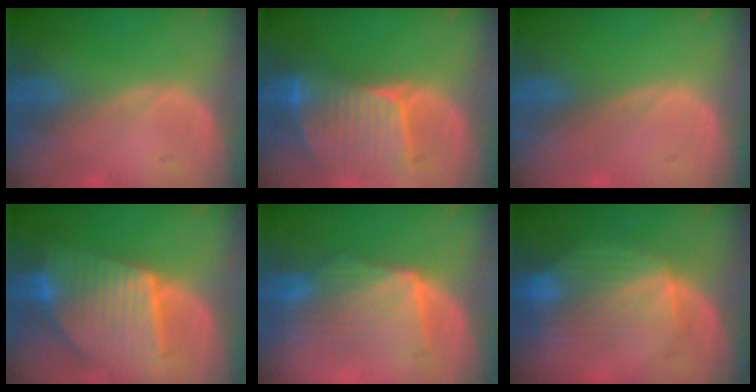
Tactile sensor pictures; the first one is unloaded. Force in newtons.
{"total": 9.2, "press": 8.1, "slide": 4.3}
{"total": 0.0}
{"total": 10.1, "press": 10.1, "slide": 0.8}
{"total": 7.7, "press": 7.7, "slide": 0.4}
{"total": 8.9, "press": 8.0, "slide": 3.9}